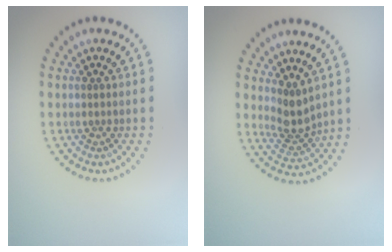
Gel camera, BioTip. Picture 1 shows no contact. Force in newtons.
{"total": 2.8, "press": 2.1, "slide": 1.8}